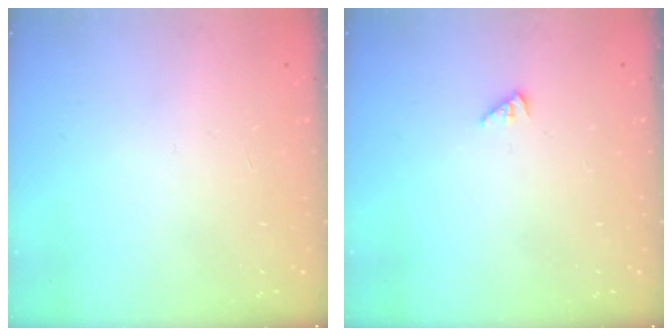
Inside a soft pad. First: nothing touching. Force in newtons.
{"total": 0.6, "press": 0.6, "slide": 0.2}